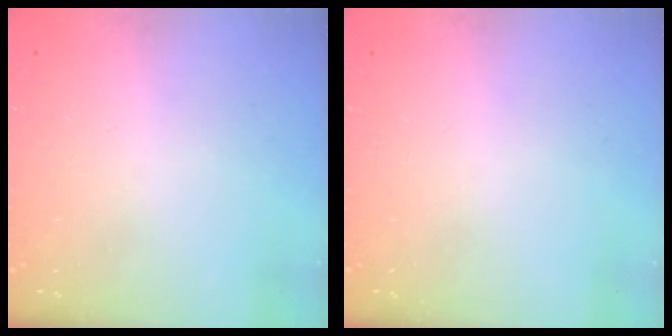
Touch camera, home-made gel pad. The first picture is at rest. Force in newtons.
{"total": 0.0}